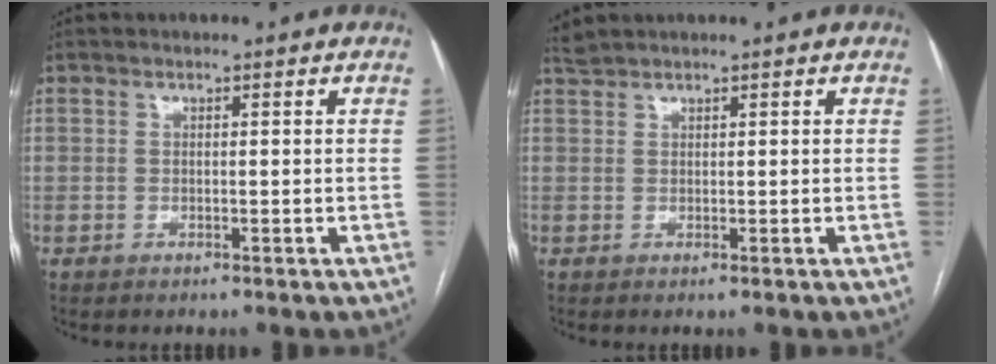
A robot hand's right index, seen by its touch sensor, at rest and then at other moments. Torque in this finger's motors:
{"motor_torque": [-0.05, -0.01, -0.01, 0.01]}